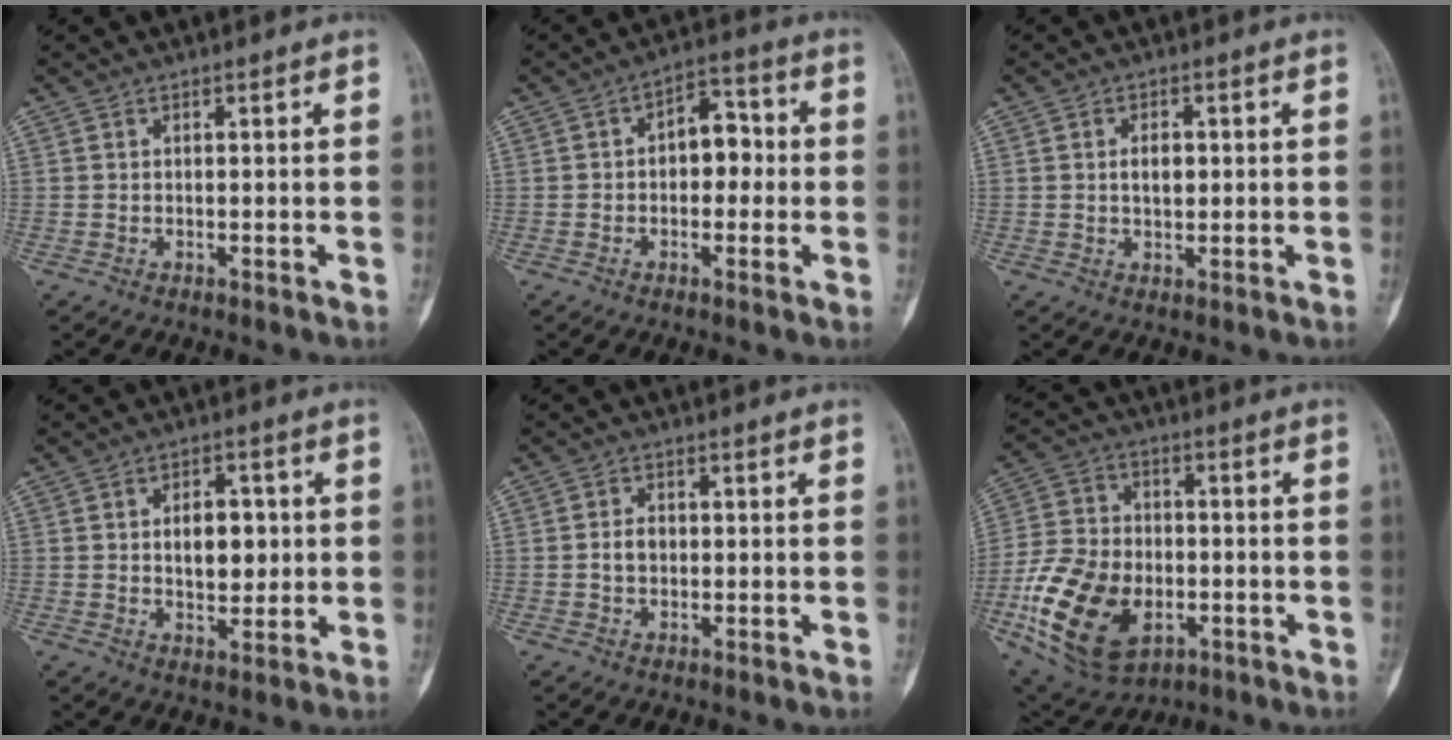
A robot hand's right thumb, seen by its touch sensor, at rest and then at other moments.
{"total": 7.6, "force": [0.1, 4.8, 5.8], "torque": [-0.049, 0.022, -0.009]}
{"total": 3.3, "force": [0.3, 2.1, 2.6], "torque": [-0.029, -0.001, 0.005]}
{"total": 7.9, "force": [0.8, 4.9, 6.1], "torque": [-0.056, -0.002, 0.015]}
{"total": 2.9, "force": [0.0, 2.2, 1.9], "torque": [-0.027, 0.006, -0.002]}
{"total": 19.7, "force": [-5.6, 12.9, 13.8], "torque": [-0.244, 0.008, -0.088]}